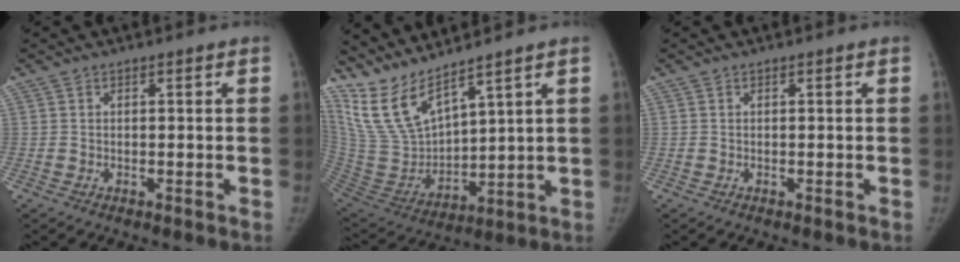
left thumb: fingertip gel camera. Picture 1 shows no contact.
{"total": 13.0, "force": [10.9, 2.6, 6.5], "torque": [-0.122, -0.067, 0.242]}
{"total": 0.0}